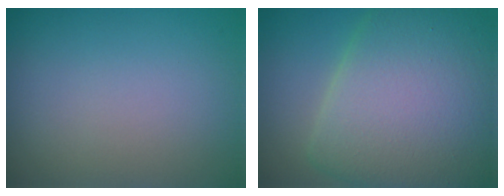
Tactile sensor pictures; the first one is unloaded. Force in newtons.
{"total": 11.8, "press": 11.8, "slide": 0.6}